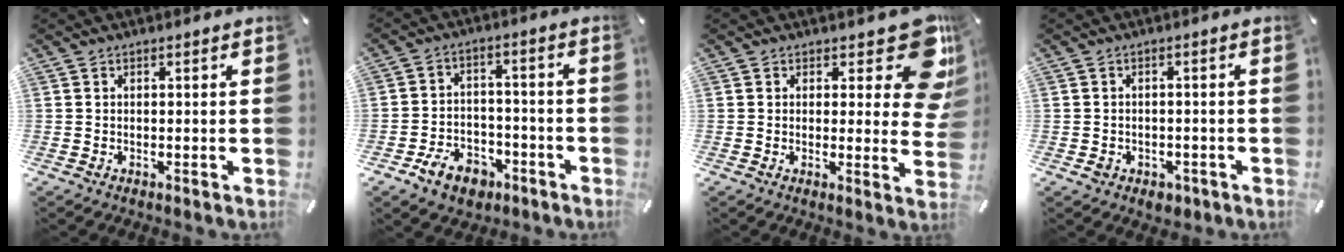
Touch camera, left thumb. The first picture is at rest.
{"total": 9.1, "force": [-5.3, 6.4, 3.8], "torque": [-0.075, 0.042, -0.092]}
{"total": 13.7, "force": [7.5, 6.0, 9.8], "torque": [-0.106, -0.063, 0.132]}
{"total": 3.1, "force": [-1.5, 2.5, 1.1], "torque": [-0.010, 0.003, -0.027]}